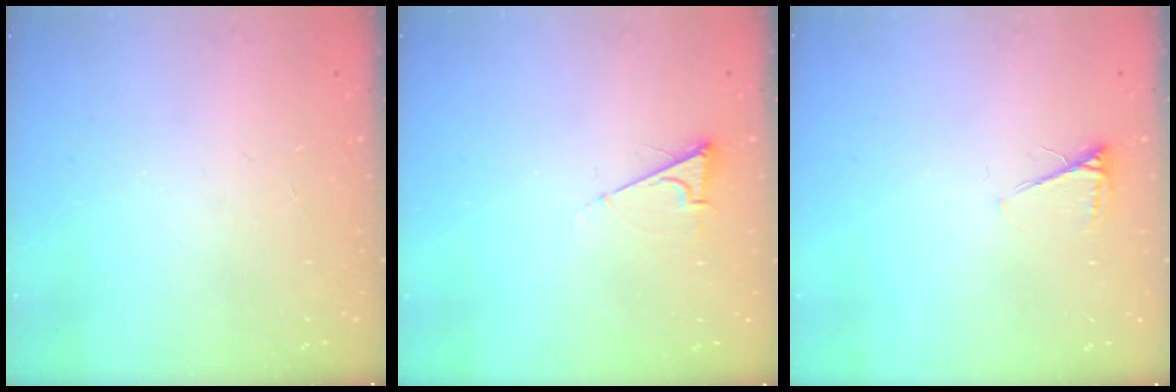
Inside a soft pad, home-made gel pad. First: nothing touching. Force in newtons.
{"total": 6.3, "press": 6.3, "slide": 0.7}
{"total": 4.2, "press": 4.1, "slide": 0.6}